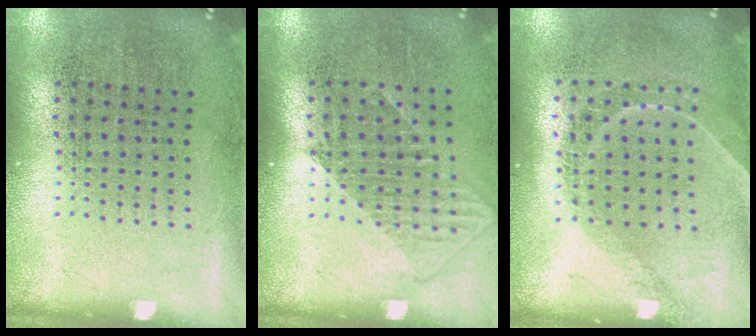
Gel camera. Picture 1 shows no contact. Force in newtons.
{"total": 1.2, "press": 1.0, "slide": 0.6}
{"total": 1.3, "press": 1.1, "slide": 0.6}